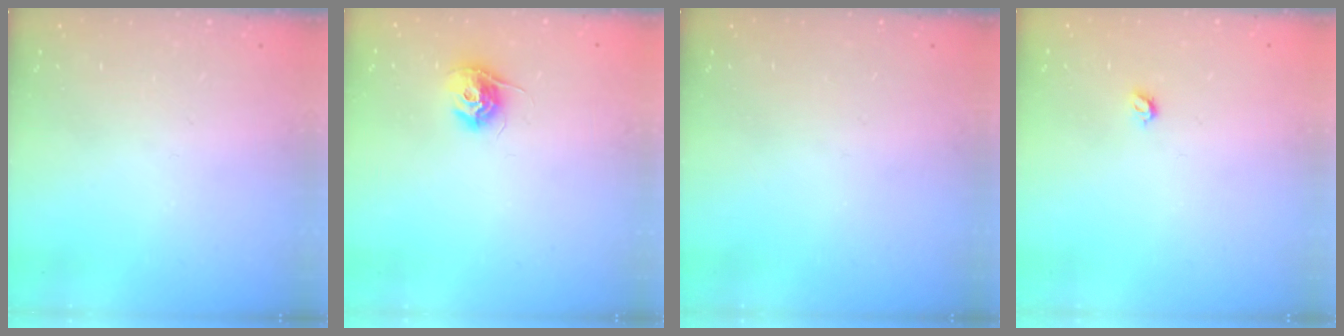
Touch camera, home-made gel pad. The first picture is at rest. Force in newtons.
{"total": 9.5, "press": 9.5, "slide": 0.3}
{"total": 0.0}
{"total": 3.4, "press": 3.4, "slide": 0.6}